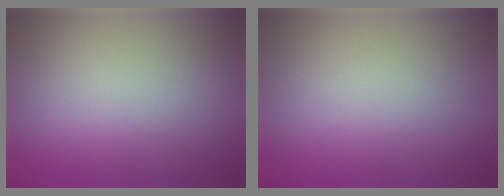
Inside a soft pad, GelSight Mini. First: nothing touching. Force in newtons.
{"total": 0.0}